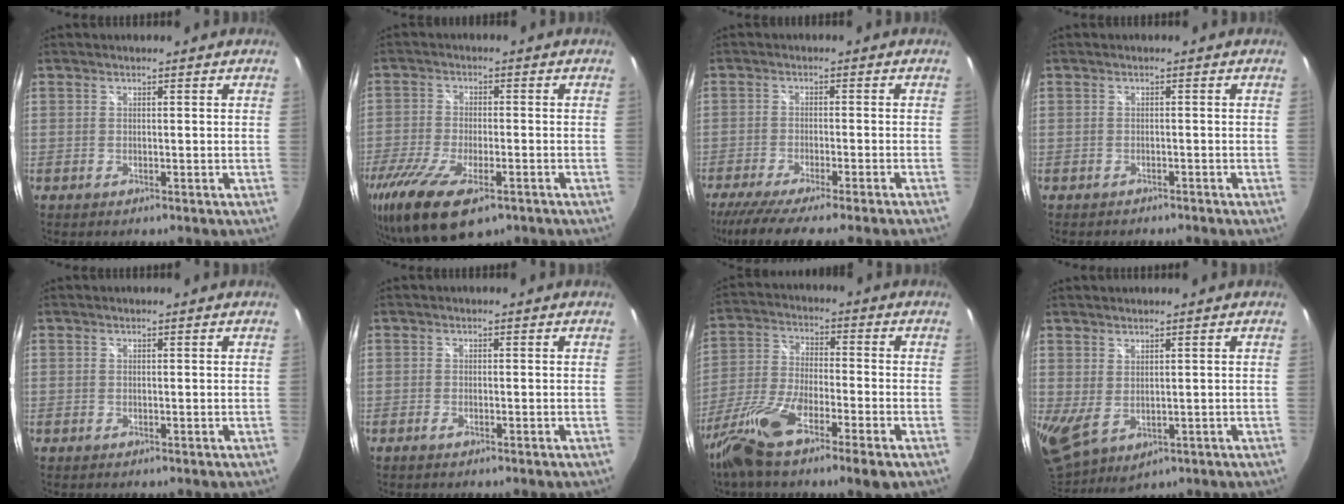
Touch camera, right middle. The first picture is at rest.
{"total": 18.1, "force": [-11.0, 7.0, 12.6], "torque": [-0.279, -0.071, -0.186]}
{"total": 10.2, "force": [-8.6, -1.0, 5.4], "torque": [-0.113, -0.037, -0.138]}
{"total": 1.8, "force": [-1.7, 0.5, 0.4], "torque": [-0.012, -0.008, -0.024]}
{"total": 0.0}
{"total": 1.0, "force": [-0.8, 0.0, 0.6], "torque": [-0.014, -0.001, -0.016]}
{"total": 14.4, "force": [-8.9, 2.9, 10.9], "torque": [-0.231, -0.034, -0.174]}
{"total": 5.9, "force": [1.7, 3.0, 4.8], "torque": [-0.085, -0.013, 0.044]}